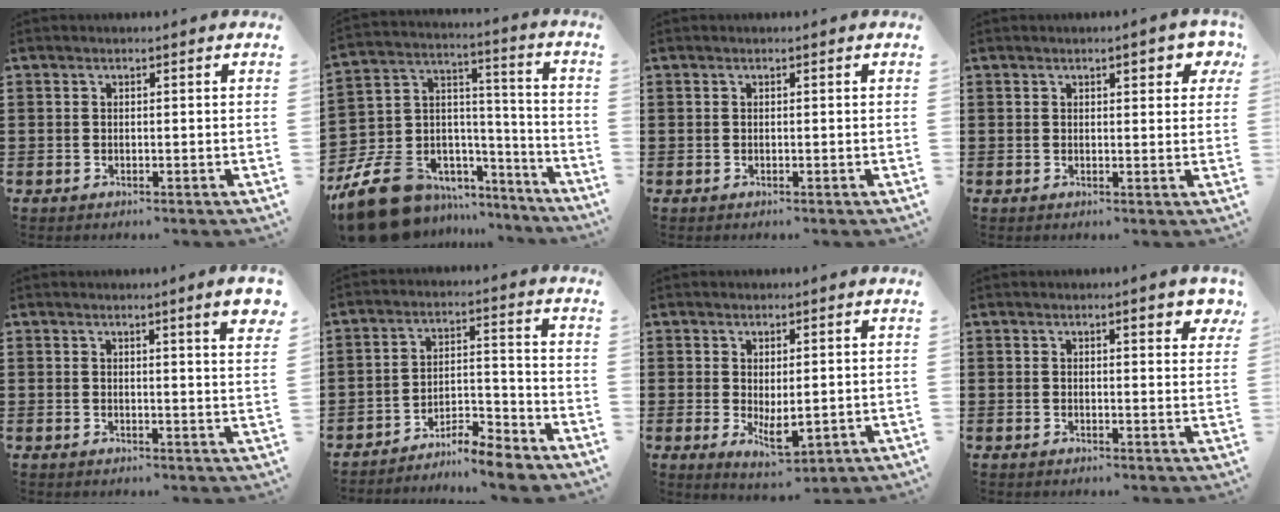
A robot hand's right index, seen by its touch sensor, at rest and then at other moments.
{"total": 13.8, "force": [-8.5, 9.6, 5.1], "torque": [-0.132, 0.031, -0.144]}
{"total": 0.0}
{"total": 2.9, "force": [1.5, 1.0, 2.2], "torque": [-0.024, -0.002, 0.020]}
{"total": 4.1, "force": [2.5, -0.2, 3.2], "torque": [-0.051, -0.010, 0.039]}
{"total": 5.8, "force": [-5.7, 0.5, 1.1], "torque": [-0.018, 0.015, -0.113]}
{"total": 3.9, "force": [-0.1, 1.9, 3.4], "torque": [-0.053, 0.004, 0.000]}
{"total": 3.0, "force": [1.8, 0.6, 2.3], "torque": [-0.034, -0.001, 0.027]}